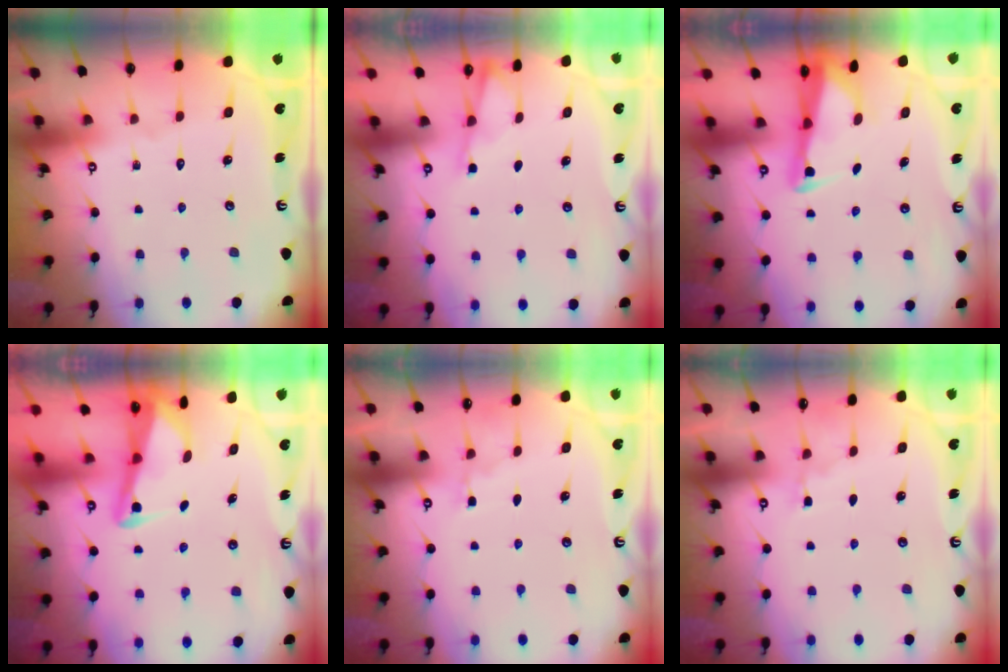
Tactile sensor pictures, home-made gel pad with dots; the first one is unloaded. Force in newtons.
{"total": 2.4, "press": 2.3, "slide": 0.5}
{"total": 2.6, "press": 2.5, "slide": 0.6}
{"total": 3.0, "press": 3.0, "slide": 0.4}
{"total": 2.8, "press": 2.8, "slide": 0.4}
{"total": 2.8, "press": 2.8, "slide": 0.4}